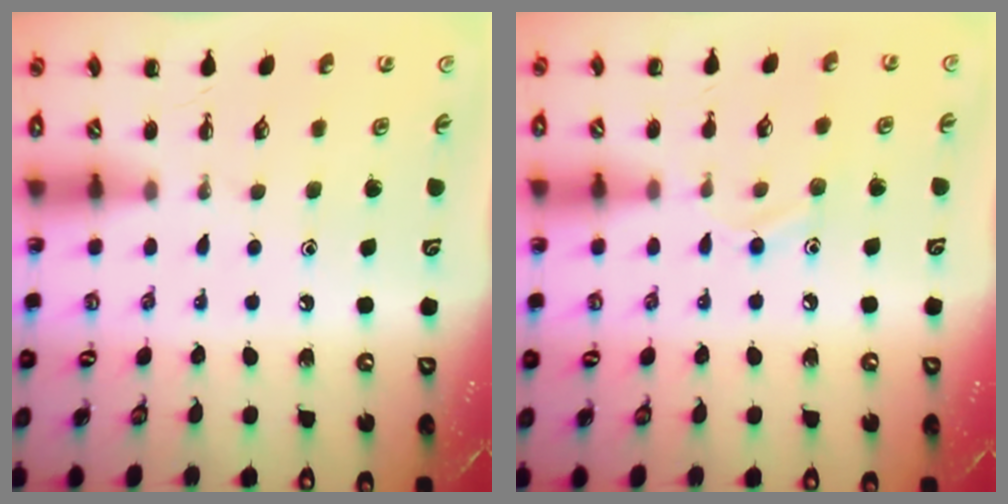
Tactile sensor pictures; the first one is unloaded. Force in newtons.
{"total": 8.0, "press": 7.6, "slide": 2.3}